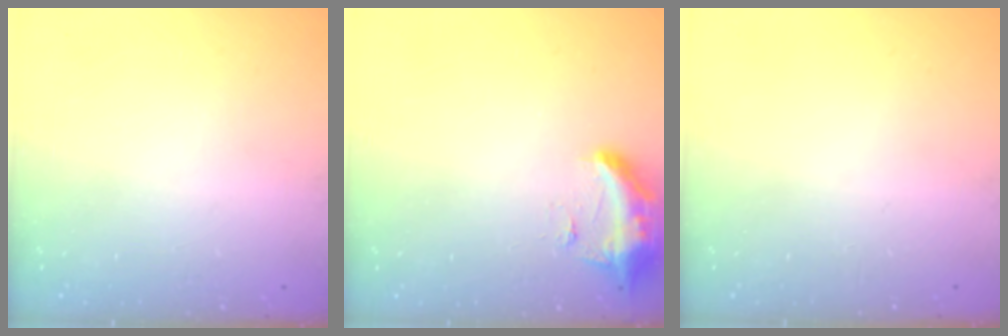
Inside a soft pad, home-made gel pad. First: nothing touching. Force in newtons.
{"total": 9.5, "press": 9.4, "slide": 1.2}
{"total": 0.0}